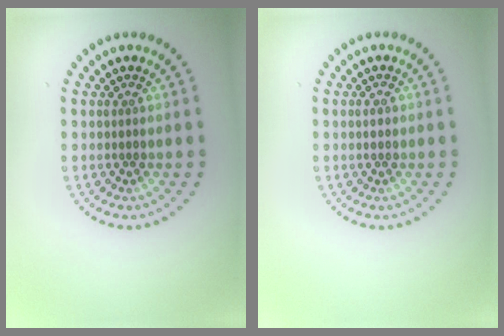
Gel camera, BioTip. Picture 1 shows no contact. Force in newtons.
{"total": 1.1, "press": 1.1, "slide": 0.2}